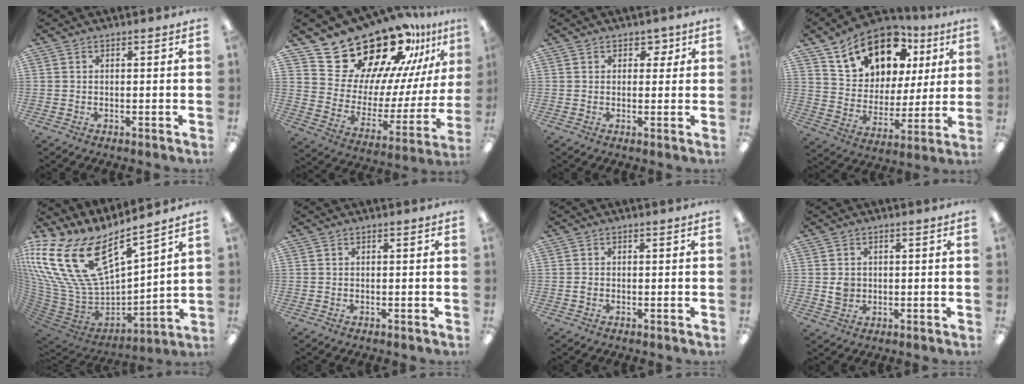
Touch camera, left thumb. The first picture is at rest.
{"total": 23.9, "force": [20.5, 9.7, 7.4], "torque": [-0.116, -0.157, 0.370]}
{"total": 3.7, "force": [1.9, 3.0, 1.3], "torque": [0.001, -0.004, 0.028]}
{"total": 16.8, "force": [10.8, 10.5, 7.5], "torque": [-0.130, -0.055, 0.199]}
{"total": 23.5, "force": [12.0, 12.2, 16.2], "torque": [-0.336, -0.079, 0.227]}
{"total": 0.0}
{"total": 0.8, "force": [-0.2, 0.7, 0.3], "torque": [-0.006, 0.004, -0.006]}
{"total": 3.2, "force": [0.3, 3.0, 1.2], "torque": [-0.009, -0.001, 0.001]}